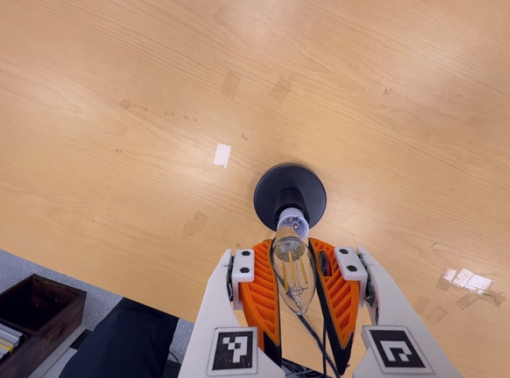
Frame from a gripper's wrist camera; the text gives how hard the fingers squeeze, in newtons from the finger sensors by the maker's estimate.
{"total": 22.3, "left": 24.7, "right": 19.8}